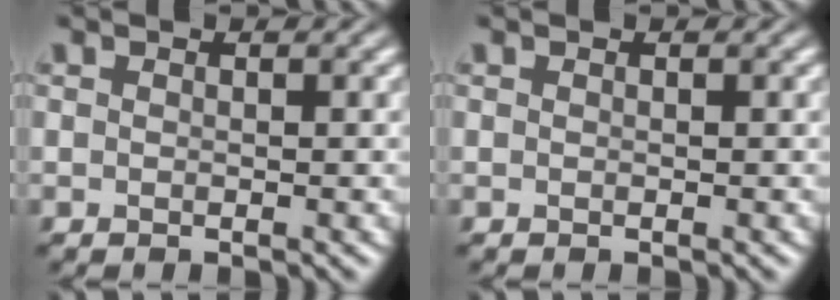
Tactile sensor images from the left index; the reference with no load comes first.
{"total": 0.0}